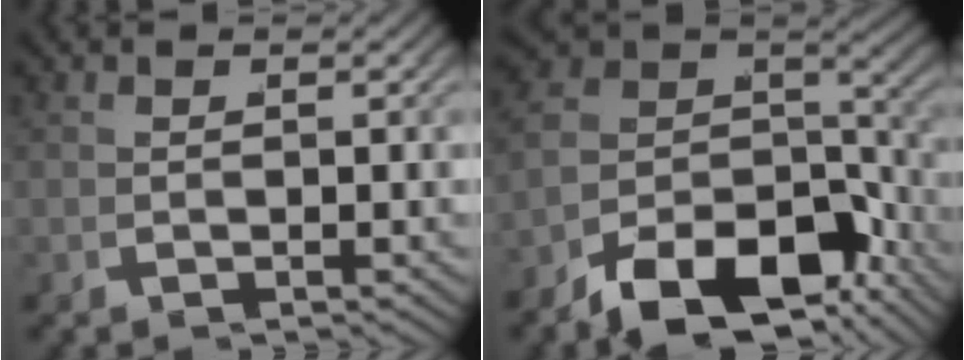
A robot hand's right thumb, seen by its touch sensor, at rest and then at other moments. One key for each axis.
{"total": 11.3, "fx": -4.4, "fy": 6.6, "fz": 8.1, "tx": -0.144, "ty": -0.030, "tz": -0.058}